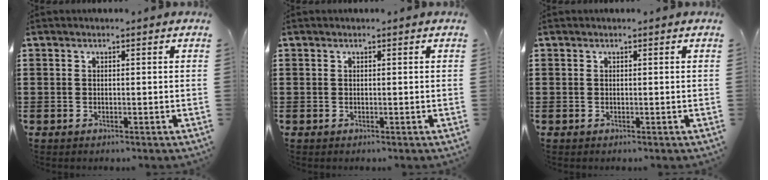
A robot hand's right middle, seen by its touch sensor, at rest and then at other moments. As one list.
[{"total": 0.0}, {"total": 0.0}]